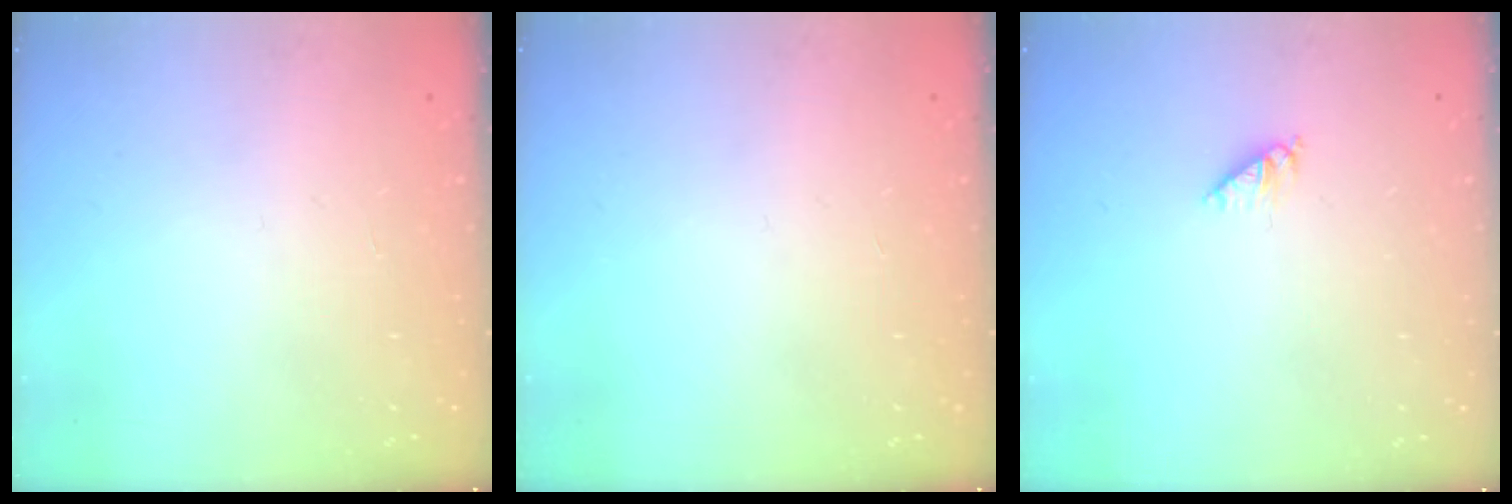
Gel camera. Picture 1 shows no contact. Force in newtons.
{"total": 0.0}
{"total": 2.7, "press": 2.7, "slide": 0.4}